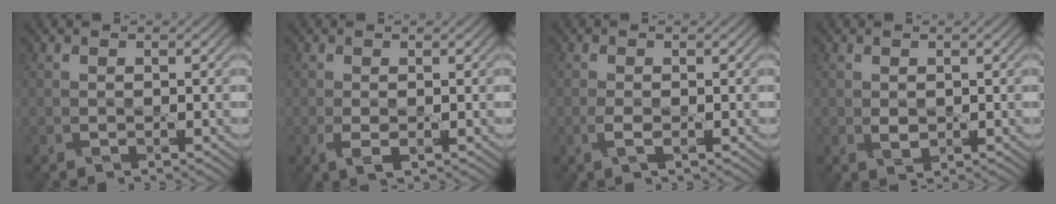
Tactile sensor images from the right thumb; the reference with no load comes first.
{"total": 2.3, "force": [-0.7, 1.1, 2.0], "torque": [-0.047, -0.006, -0.011]}
{"total": 1.6, "force": [-0.6, 0.4, 1.5], "torque": [-0.039, 0.000, -0.015]}
{"total": 1.4, "force": [0.2, 0.9, 1.0], "torque": [-0.022, -0.001, 0.007]}